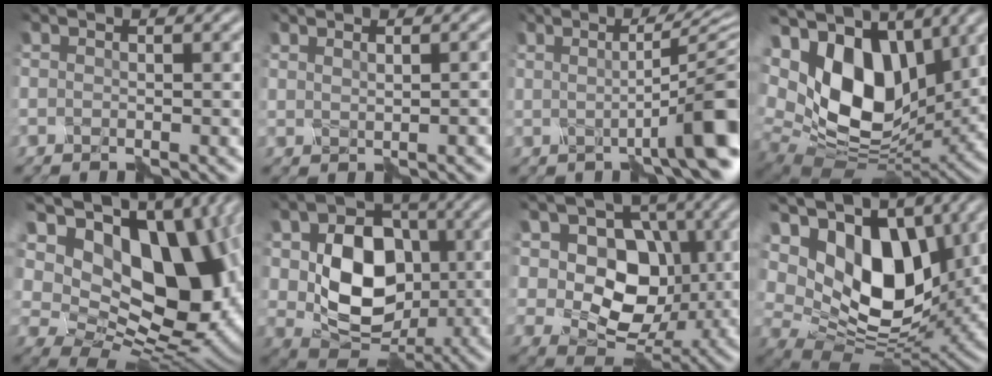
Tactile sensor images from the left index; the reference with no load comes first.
{"total": 0.6, "force": [0.5, 0.2, 0.1], "torque": [0.002, 0.005, 0.023]}
{"total": 8.4, "force": [-0.4, 1.7, 8.2], "torque": [-0.085, 0.014, -0.004]}
{"total": 12.6, "force": [3.9, 8.0, 9.0], "torque": [-0.175, 0.007, 0.069]}
{"total": 15.7, "force": [4.2, 10.2, 11.2], "torque": [-0.177, 0.012, 0.092]}
{"total": 8.6, "force": [0.4, 6.8, 5.3], "torque": [-0.102, -0.005, 0.021]}
{"total": 8.3, "force": [1.4, 6.7, 4.7], "torque": [-0.072, 0.006, 0.023]}
{"total": 12.2, "force": [4.4, 7.7, 8.4], "torque": [-0.146, 0.002, 0.077]}